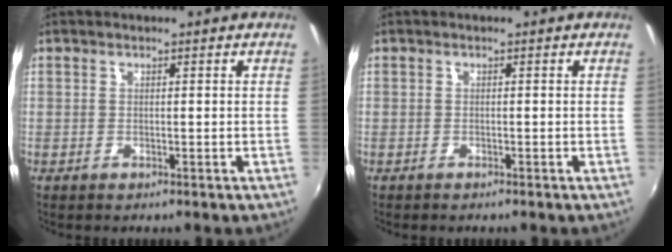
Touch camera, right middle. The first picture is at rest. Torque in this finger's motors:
{"motor_torque": [0.01, -0.07, -0.02, -0.01]}